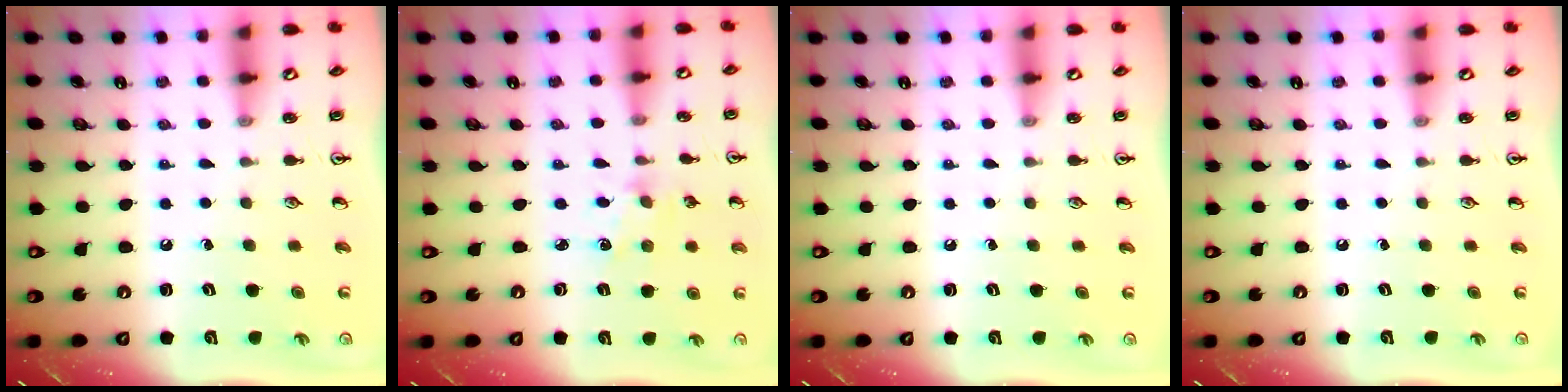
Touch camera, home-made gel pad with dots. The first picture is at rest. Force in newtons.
{"total": 1.9, "press": 1.8, "slide": 0.3}
{"total": 0.0}
{"total": 0.0}